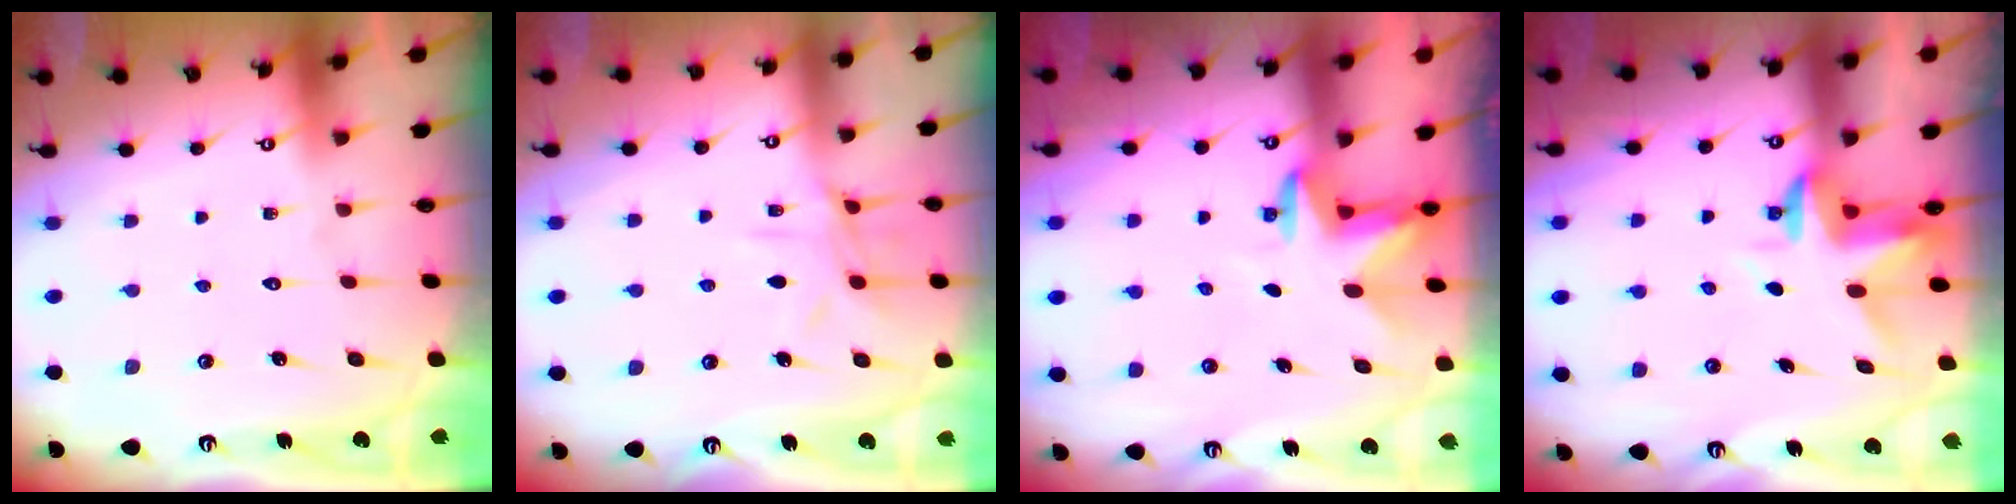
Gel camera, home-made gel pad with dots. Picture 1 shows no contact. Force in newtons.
{"total": 8.6, "press": 8.6, "slide": 0.5}
{"total": 3.1, "press": 3.0, "slide": 0.7}
{"total": 3.2, "press": 3.1, "slide": 0.5}